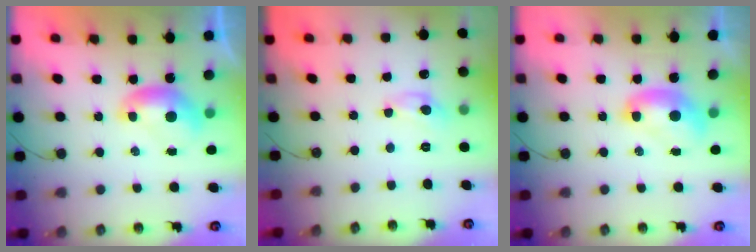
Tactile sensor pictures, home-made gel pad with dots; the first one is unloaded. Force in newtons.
{"total": 2.4, "press": 2.4, "slide": 0.3}
{"total": 2.1, "press": 2.1, "slide": 0.2}